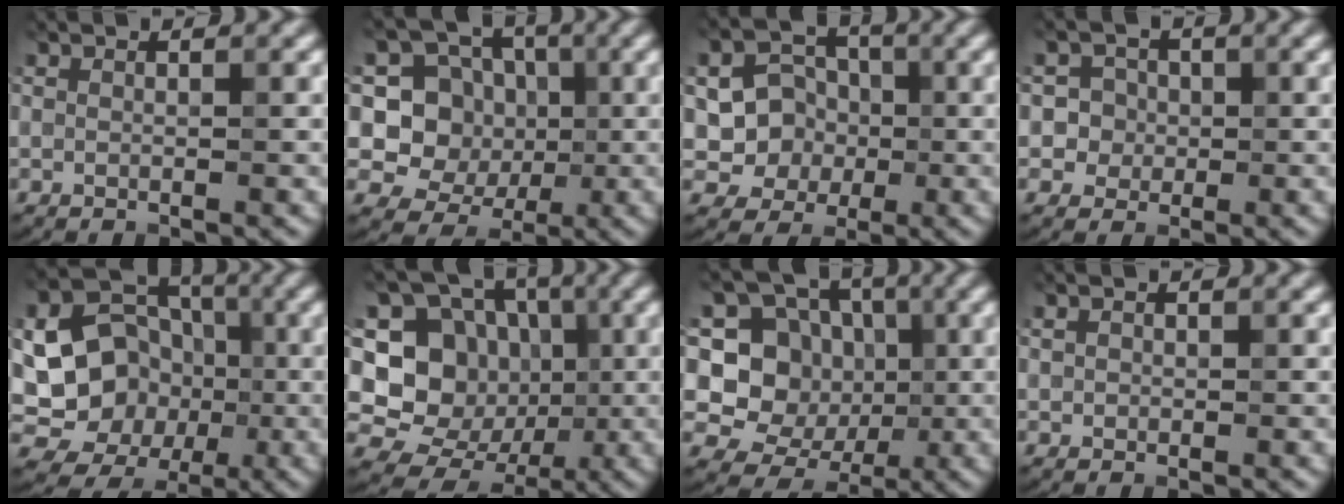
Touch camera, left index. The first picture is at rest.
{"total": 7.4, "force": [0.7, 6.7, 3.0], "torque": [-0.052, -0.001, -0.010]}
{"total": 5.6, "force": [-0.6, 5.1, 2.2], "torque": [-0.024, 0.003, -0.028]}
{"total": 3.4, "force": [-0.1, 3.3, 0.7], "torque": [0.004, 0.019, -0.007]}
{"total": 15.7, "force": [-2.2, 13.9, 7.0], "torque": [-0.148, -0.003, -0.032]}
{"total": 15.8, "force": [0.1, 14.2, 7.0], "torque": [-0.176, 0.050, -0.004]}
{"total": 10.7, "force": [0.1, 9.7, 4.5], "torque": [-0.096, 0.027, -0.022]}
{"total": 0.6, "force": [0.0, 0.6, 0.1], "torque": [0.001, -0.002, -0.001]}